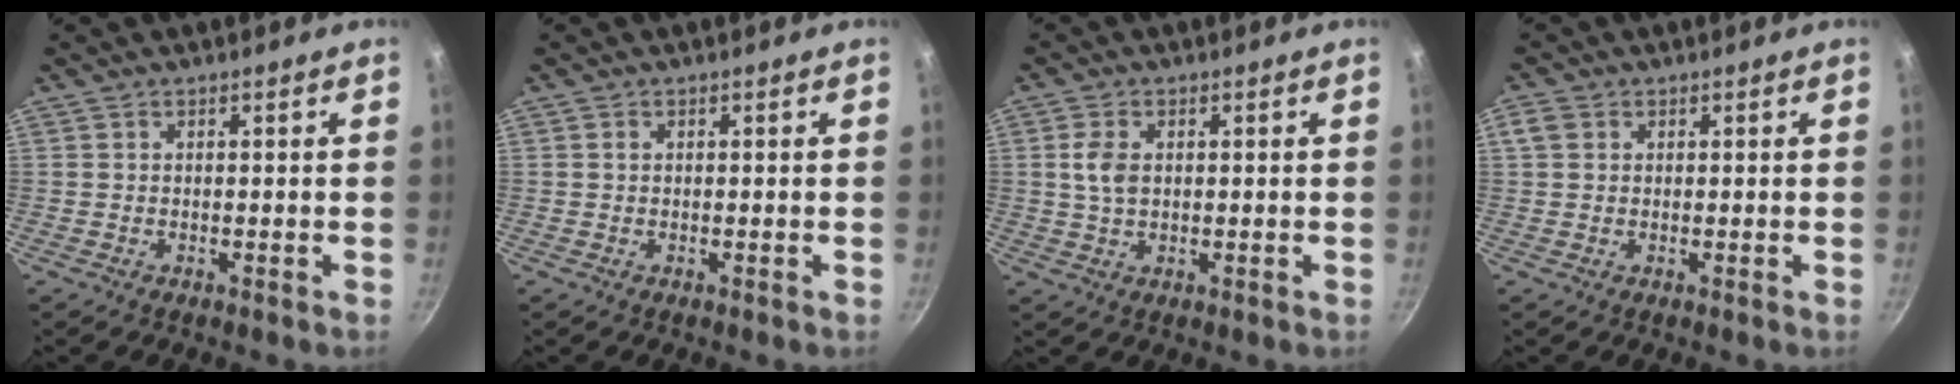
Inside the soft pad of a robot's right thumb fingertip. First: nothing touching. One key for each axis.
{"total": 0.6, "fx": 0.1, "fy": 0.5, "fz": 0.3, "tx": -0.005, "ty": 0.004, "tz": 0.003}
{"total": 4.5, "fx": 0.8, "fy": 2.9, "fz": 3.3, "tx": -0.062, "ty": 0.002, "tz": 0.015}
{"total": 2.7, "fx": 0.8, "fy": 2.2, "fz": 1.3, "tx": -0.017, "ty": 0.003, "tz": 0.013}